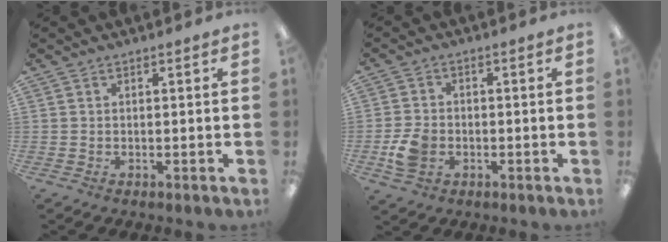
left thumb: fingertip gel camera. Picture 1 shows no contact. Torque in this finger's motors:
{"motor_torque": [-0.25, 0.36, 0.27, -0.27, 0.01]}